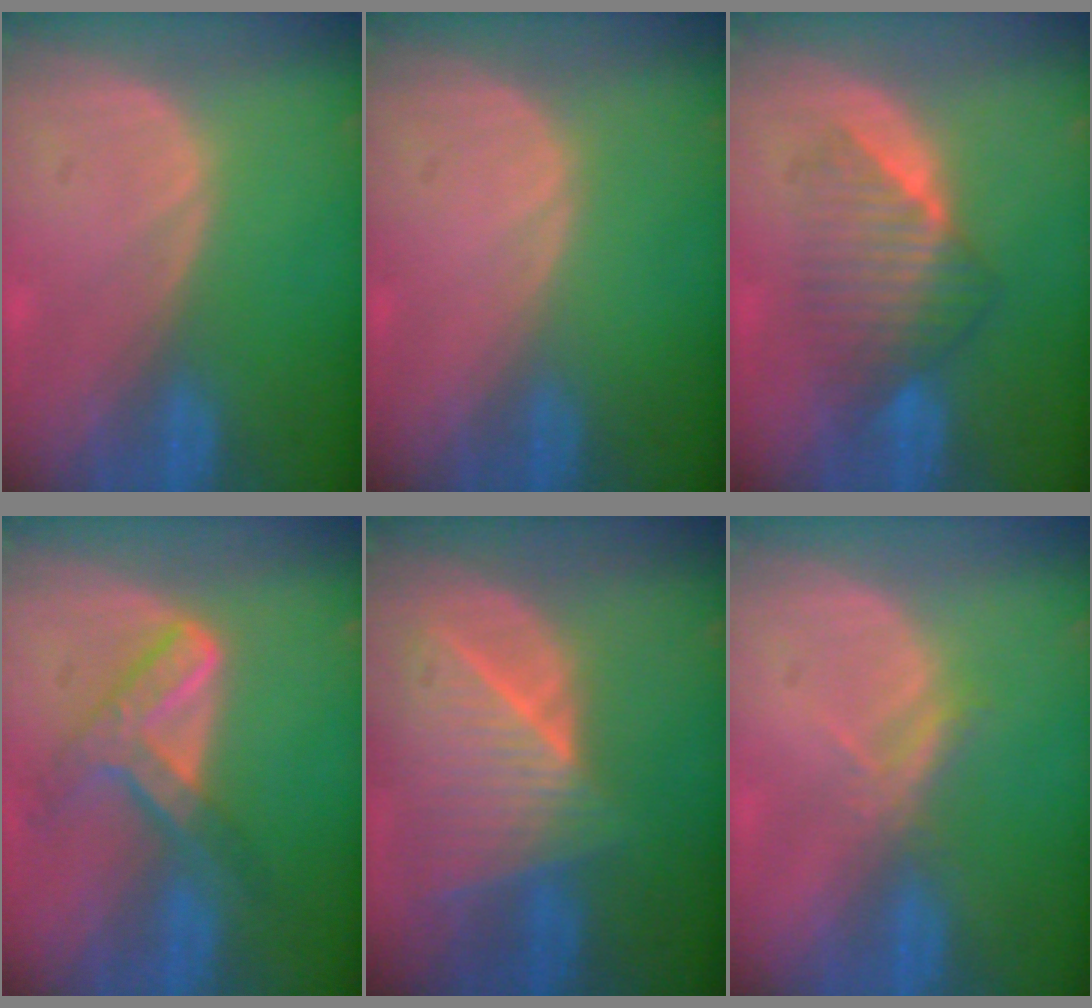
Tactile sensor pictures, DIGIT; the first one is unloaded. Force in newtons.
{"total": 0.0}
{"total": 6.7, "press": 6.5, "slide": 1.6}
{"total": 7.2, "press": 6.0, "slide": 4.0}
{"total": 9.0, "press": 8.0, "slide": 4.1}
{"total": 2.3, "press": 2.1, "slide": 0.9}